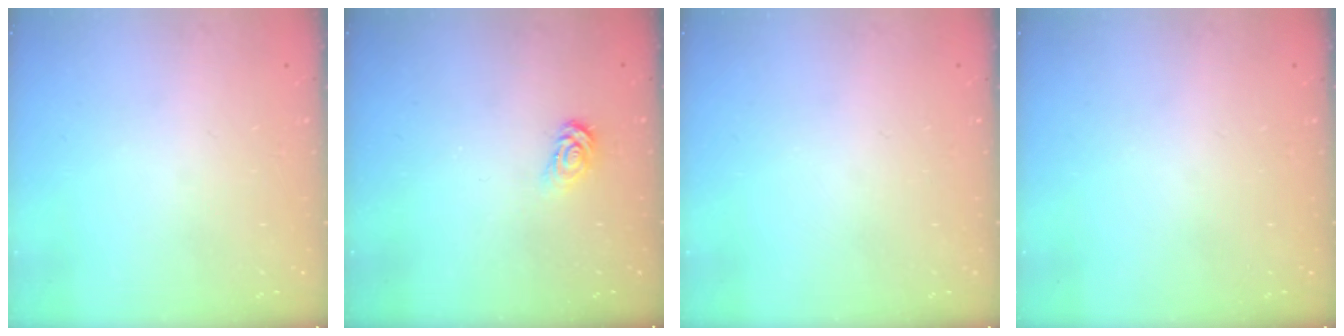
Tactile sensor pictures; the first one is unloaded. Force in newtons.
{"total": 3.1, "press": 3.1, "slide": 0.3}
{"total": 0.0}
{"total": 0.0}